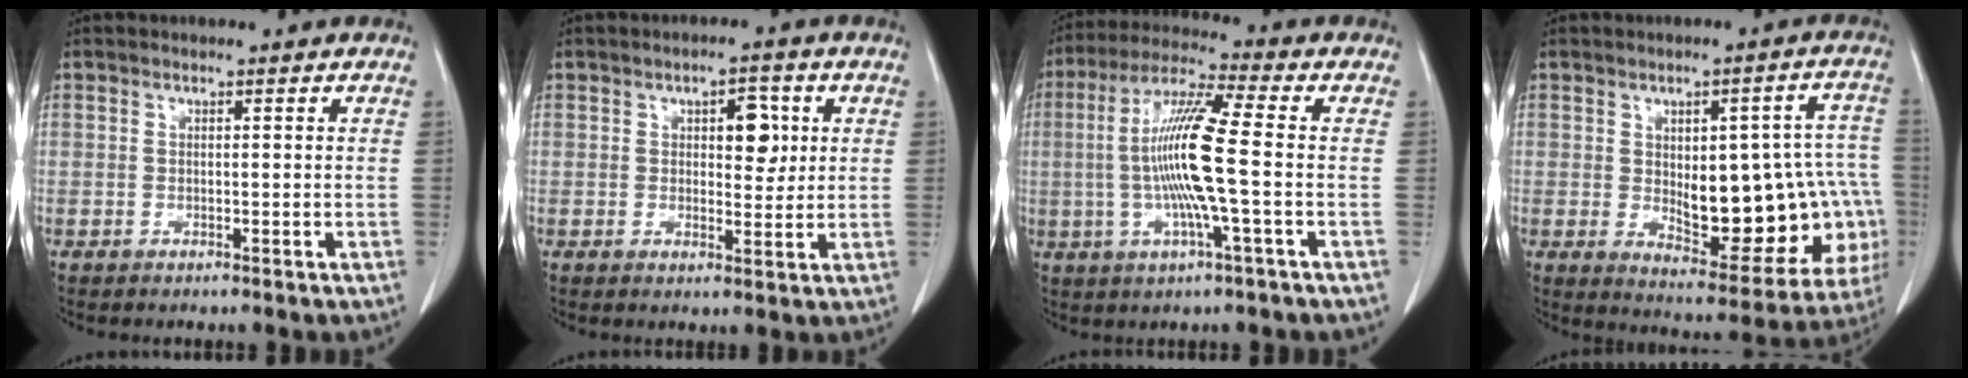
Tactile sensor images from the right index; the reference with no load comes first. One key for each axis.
{"total": 4.9, "fx": 1.5, "fy": 2.4, "fz": 4.0, "tx": -0.051, "ty": 0.009, "tz": 0.025}
{"total": 12.8, "fx": -0.9, "fy": 0.0, "fz": 12.7, "tx": -0.253, "ty": 0.003, "tz": -0.023}
{"total": 19.8, "fx": -1.8, "fy": 8.0, "fz": 18.0, "tx": -0.179, "ty": 0.030, "tz": 0.010}